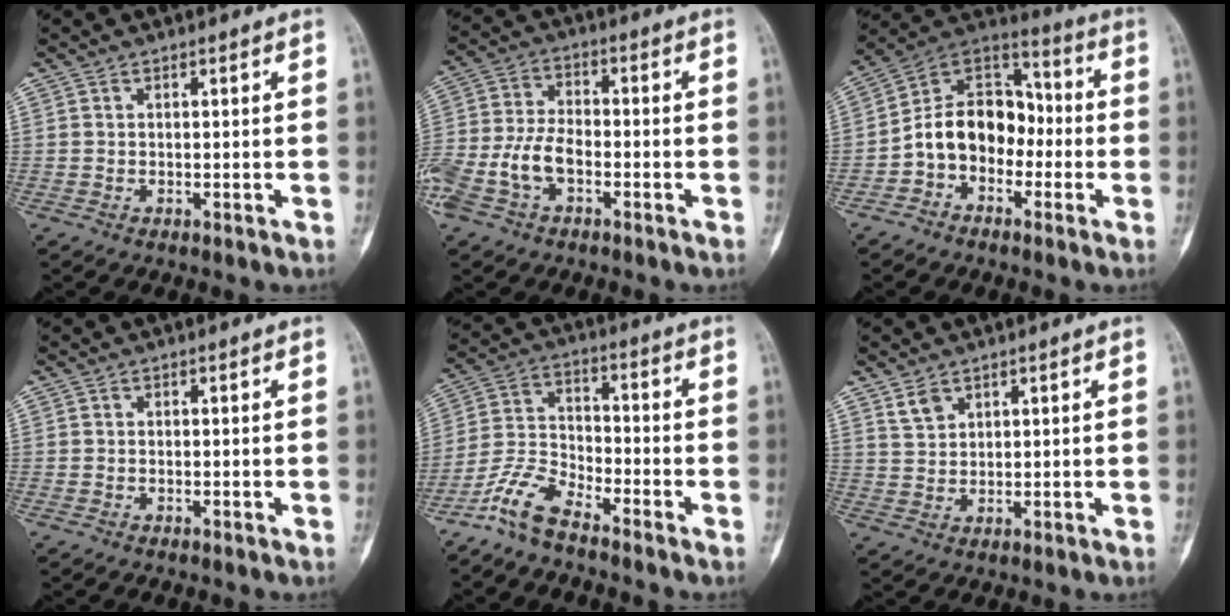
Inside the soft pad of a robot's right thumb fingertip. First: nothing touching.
{"total": 11.2, "force": [-4.0, 6.6, 8.1], "torque": [-0.182, 0.028, -0.079]}
{"total": 13.4, "force": [-2.9, 10.1, 8.4], "torque": [-0.112, 0.062, -0.064]}
{"total": 0.0}
{"total": 8.3, "force": [-6.6, 2.5, 4.2], "torque": [-0.095, 0.049, -0.144]}
{"total": 3.1, "force": [2.2, 1.9, 1.2], "torque": [-0.013, -0.012, 0.048]}